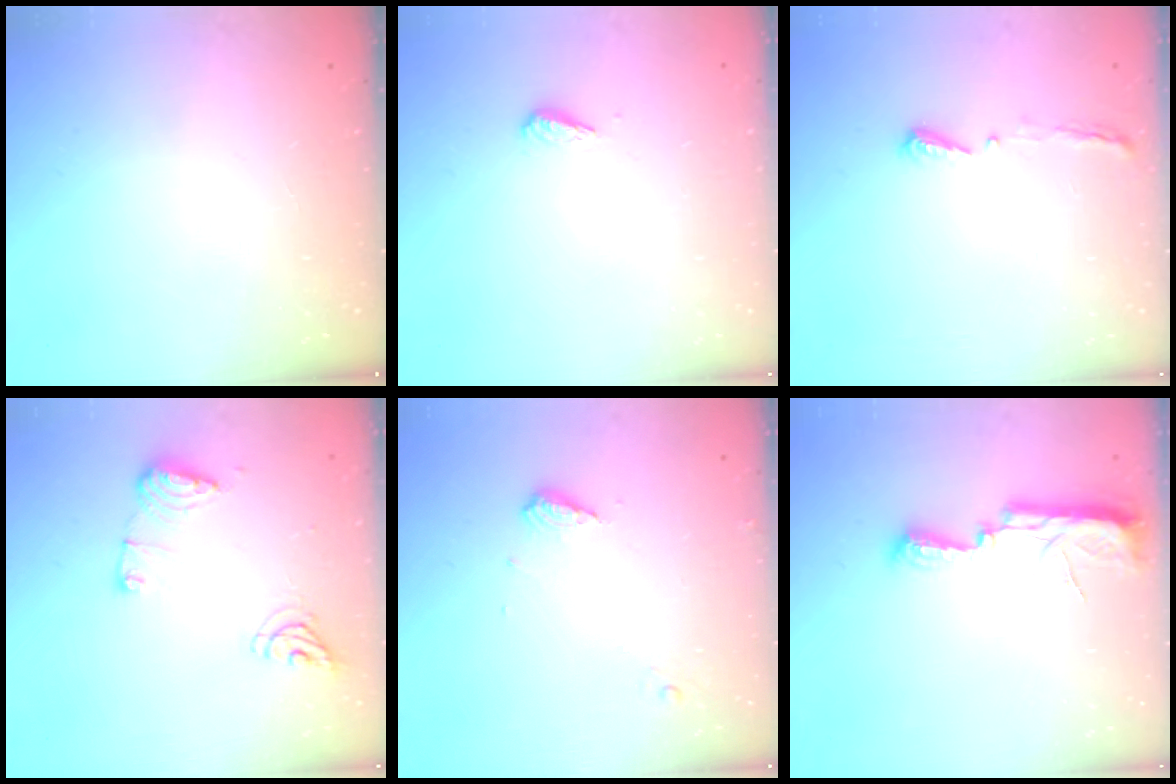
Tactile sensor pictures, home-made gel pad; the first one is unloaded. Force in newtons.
{"total": 3.0, "press": 2.9, "slide": 0.6}
{"total": 4.4, "press": 4.3, "slide": 0.6}
{"total": 9.4, "press": 9.4, "slide": 0.3}
{"total": 6.4, "press": 6.4, "slide": 0.7}
{"total": 10.3, "press": 8.9, "slide": 5.2}